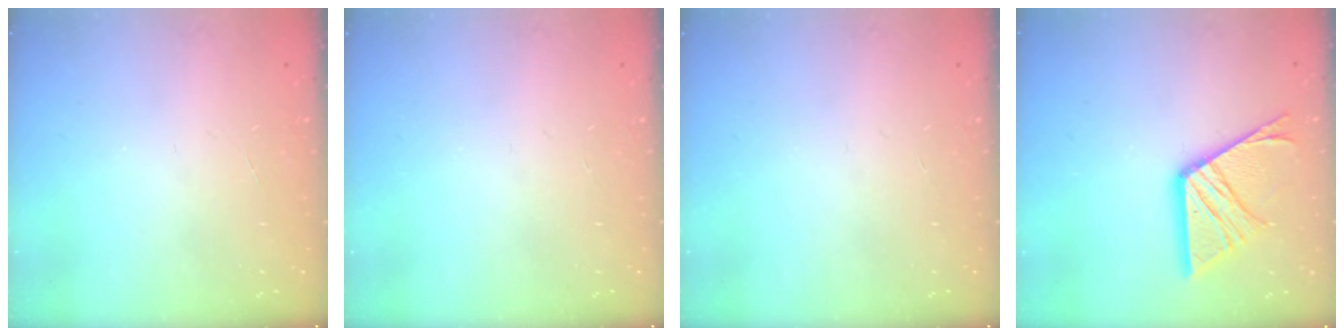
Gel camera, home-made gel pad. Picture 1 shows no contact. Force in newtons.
{"total": 0.0}
{"total": 0.0}
{"total": 15.3, "press": 15.2, "slide": 1.5}